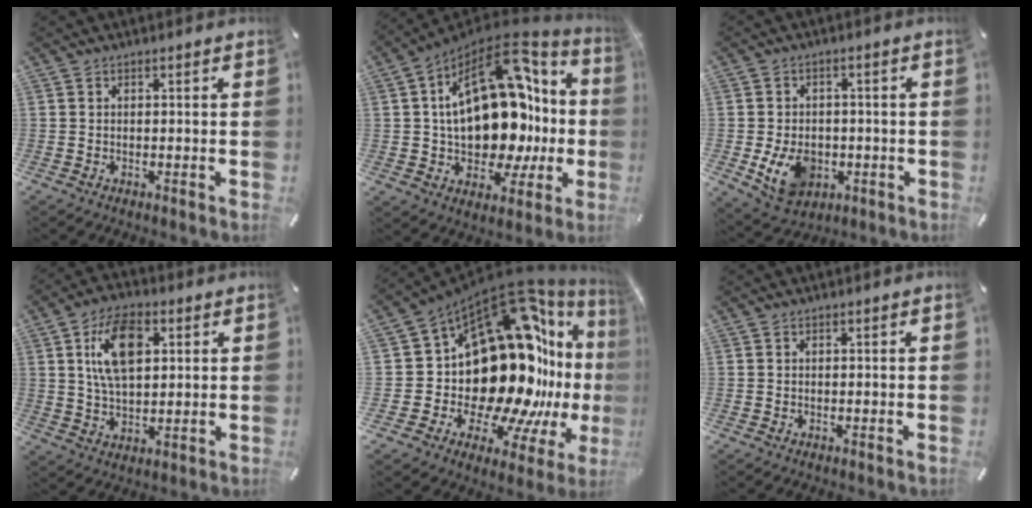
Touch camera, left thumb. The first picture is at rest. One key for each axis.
{"total": 25.3, "fx": 3.1, "fy": 15.6, "fz": 19.7, "tx": -0.325, "ty": -0.041, "tz": 0.061}
{"total": 9.7, "fx": -2.4, "fy": 7.5, "fz": 5.7, "tx": -0.117, "ty": 0.007, "tz": -0.042}
{"total": 12.3, "fx": 3.8, "fy": 7.1, "fz": 9.3, "tx": -0.181, "ty": 0.001, "tz": 0.062}
{"total": 29.6, "fx": 2.2, "fy": 17.3, "fz": 23.8, "tx": -0.311, "ty": -0.135, "tz": 0.100}
{"total": 0.0}